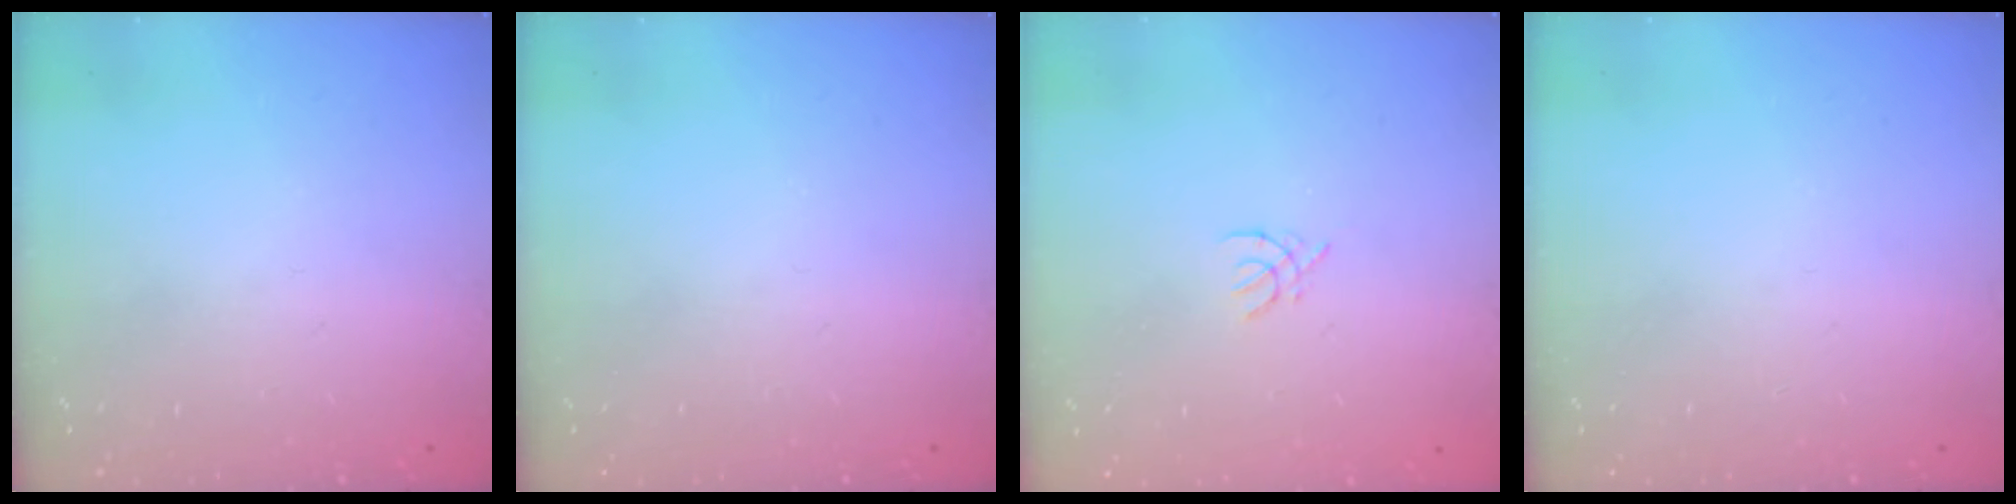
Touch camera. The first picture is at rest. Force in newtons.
{"total": 0.0}
{"total": 1.8, "press": 1.8, "slide": 0.4}
{"total": 0.0}